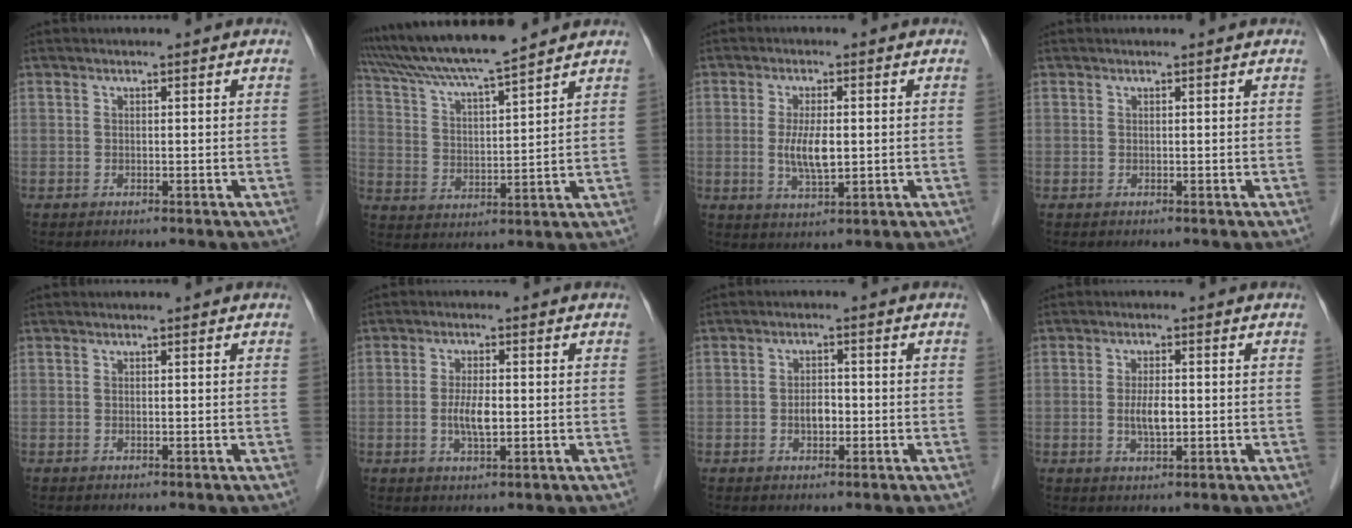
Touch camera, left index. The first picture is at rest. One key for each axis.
{"total": 13.6, "fx": 12.2, "fy": -0.5, "fz": 6.0, "tx": -0.119, "ty": 0.019, "tz": 0.213}
{"total": 5.1, "fx": -0.1, "fy": 1.5, "fz": 4.9, "tx": -0.100, "ty": -0.010, "tz": 0.001}
{"total": 0.7, "fx": 0.6, "fy": 0.0, "fz": 0.2, "tx": -0.006, "ty": 0.006, "tz": 0.010}
{"total": 0.0}
{"total": 3.9, "fx": -0.6, "fy": 1.1, "fz": 3.7, "tx": -0.076, "ty": -0.003, "tz": -0.010}
{"total": 2.6, "fx": -0.7, "fy": 1.5, "fz": 2.0, "tx": -0.033, "ty": 0.004, "tz": -0.011}
{"total": 3.6, "fx": -0.4, "fy": 1.2, "fz": 3.3, "tx": -0.066, "ty": -0.003, "tz": -0.007}